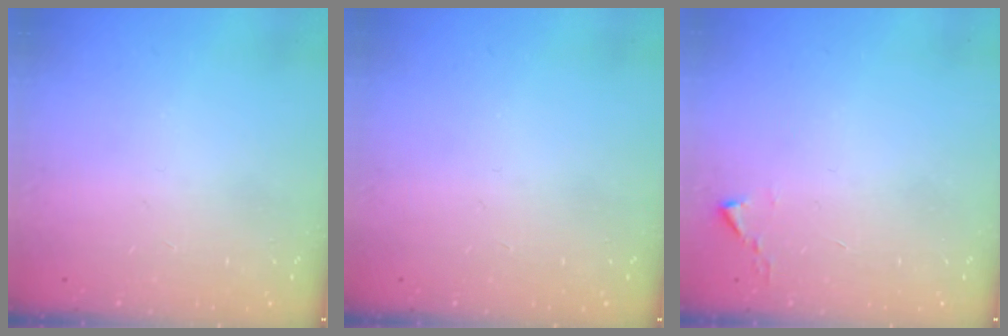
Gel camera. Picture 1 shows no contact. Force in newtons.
{"total": 0.0}
{"total": 2.4, "press": 2.4, "slide": 0.3}